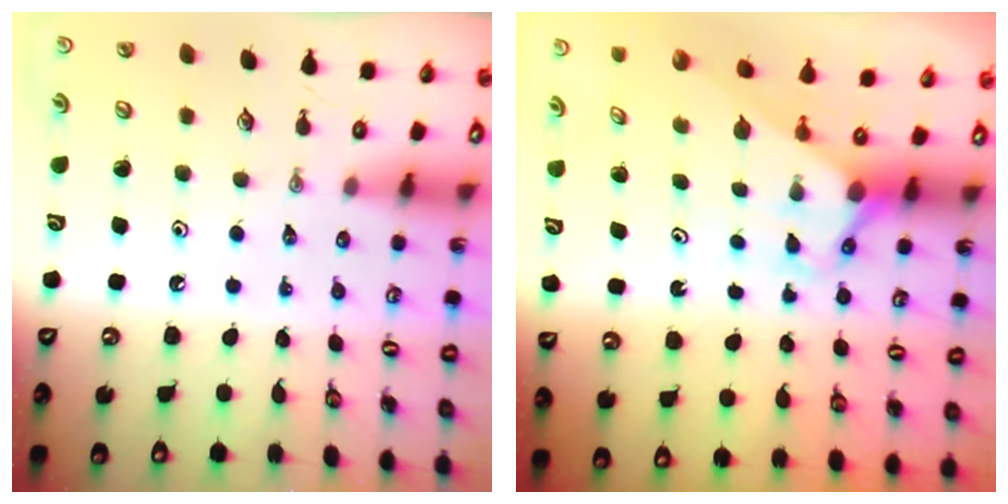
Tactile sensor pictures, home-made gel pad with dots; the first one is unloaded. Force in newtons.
{"total": 2.8, "press": 2.8, "slide": 0.0}